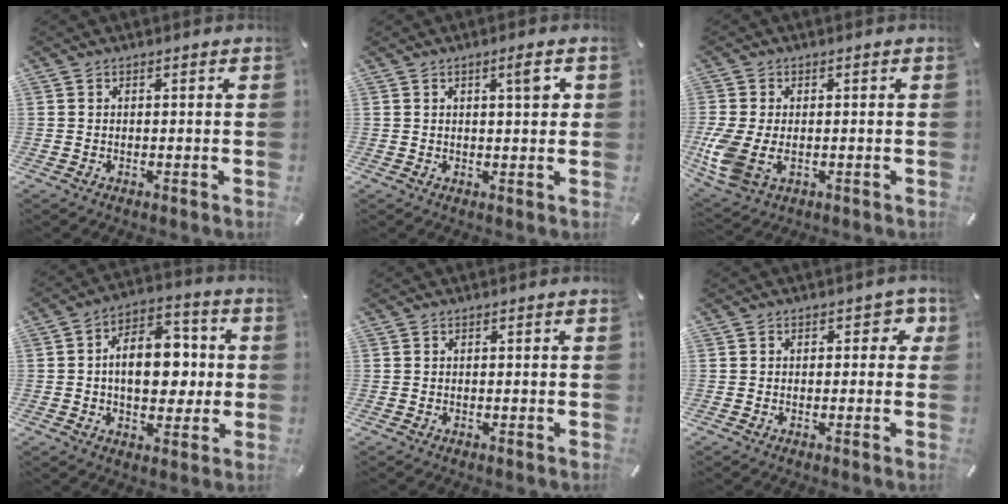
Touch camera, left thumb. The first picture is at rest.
{"total": 4.3, "force": [1.4, 1.2, 3.9], "torque": [-0.055, -0.005, 0.016]}
{"total": 8.2, "force": [-1.5, 5.5, 5.9], "torque": [-0.149, -0.007, -0.024]}
{"total": 14.0, "force": [0.1, 9.0, 10.7], "torque": [-0.159, 0.001, 0.005]}
{"total": 0.0}
{"total": 3.4, "force": [0.3, 2.4, 2.4], "torque": [-0.024, 0.004, -0.003]}